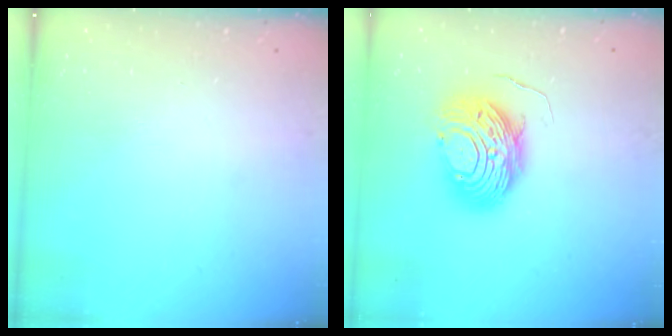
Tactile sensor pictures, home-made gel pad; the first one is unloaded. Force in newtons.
{"total": 10.8, "press": 10.8, "slide": 1.0}